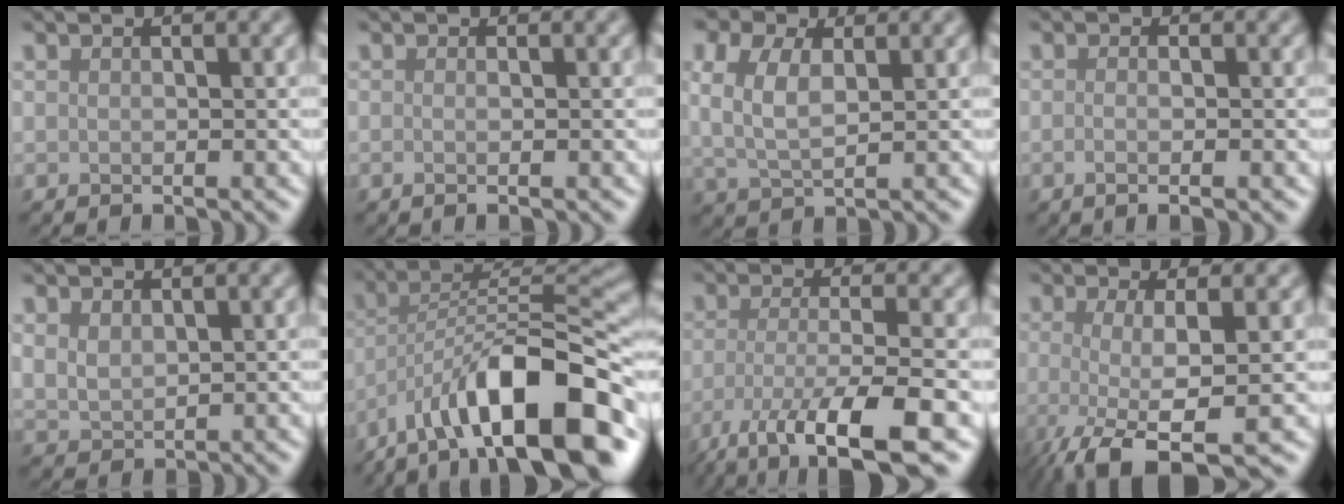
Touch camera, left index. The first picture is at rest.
{"total": 1.4, "force": [-0.2, 0.4, 1.3], "torque": [-0.015, -0.005, -0.011]}
{"total": 4.3, "force": [1.2, 2.3, 3.4], "torque": [-0.076, 0.005, 0.021]}
{"total": 2.2, "force": [-0.4, 0.8, 2.0], "torque": [-0.025, -0.007, -0.014]}
{"total": 1.8, "force": [0.9, 1.1, 1.1], "torque": [-0.028, -0.002, 0.025]}
{"total": 13.9, "force": [-7.9, 4.9, 10.4], "torque": [-0.149, 0.019, -0.133]}
{"total": 8.3, "force": [-4.6, 2.1, 6.6], "torque": [-0.113, -0.019, -0.083]}
{"total": 6.9, "force": [-2.5, 1.7, 6.3], "torque": [-0.092, -0.015, -0.047]}